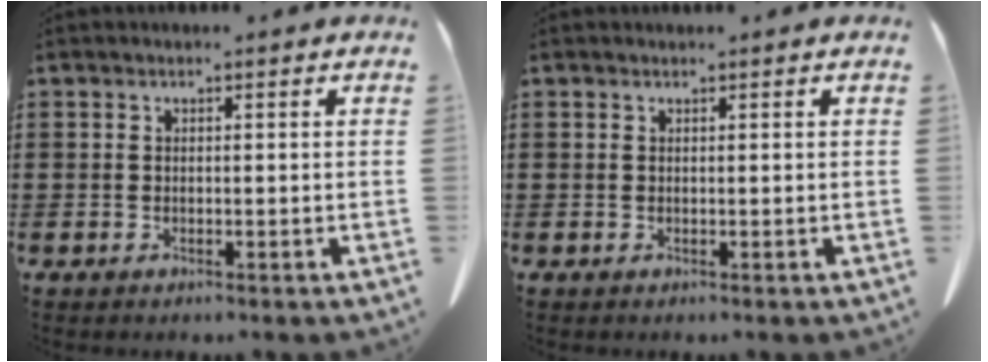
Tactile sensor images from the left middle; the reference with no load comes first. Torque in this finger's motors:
{"motor_torque": [-0.31, 0.05, -0.02, -0.01]}